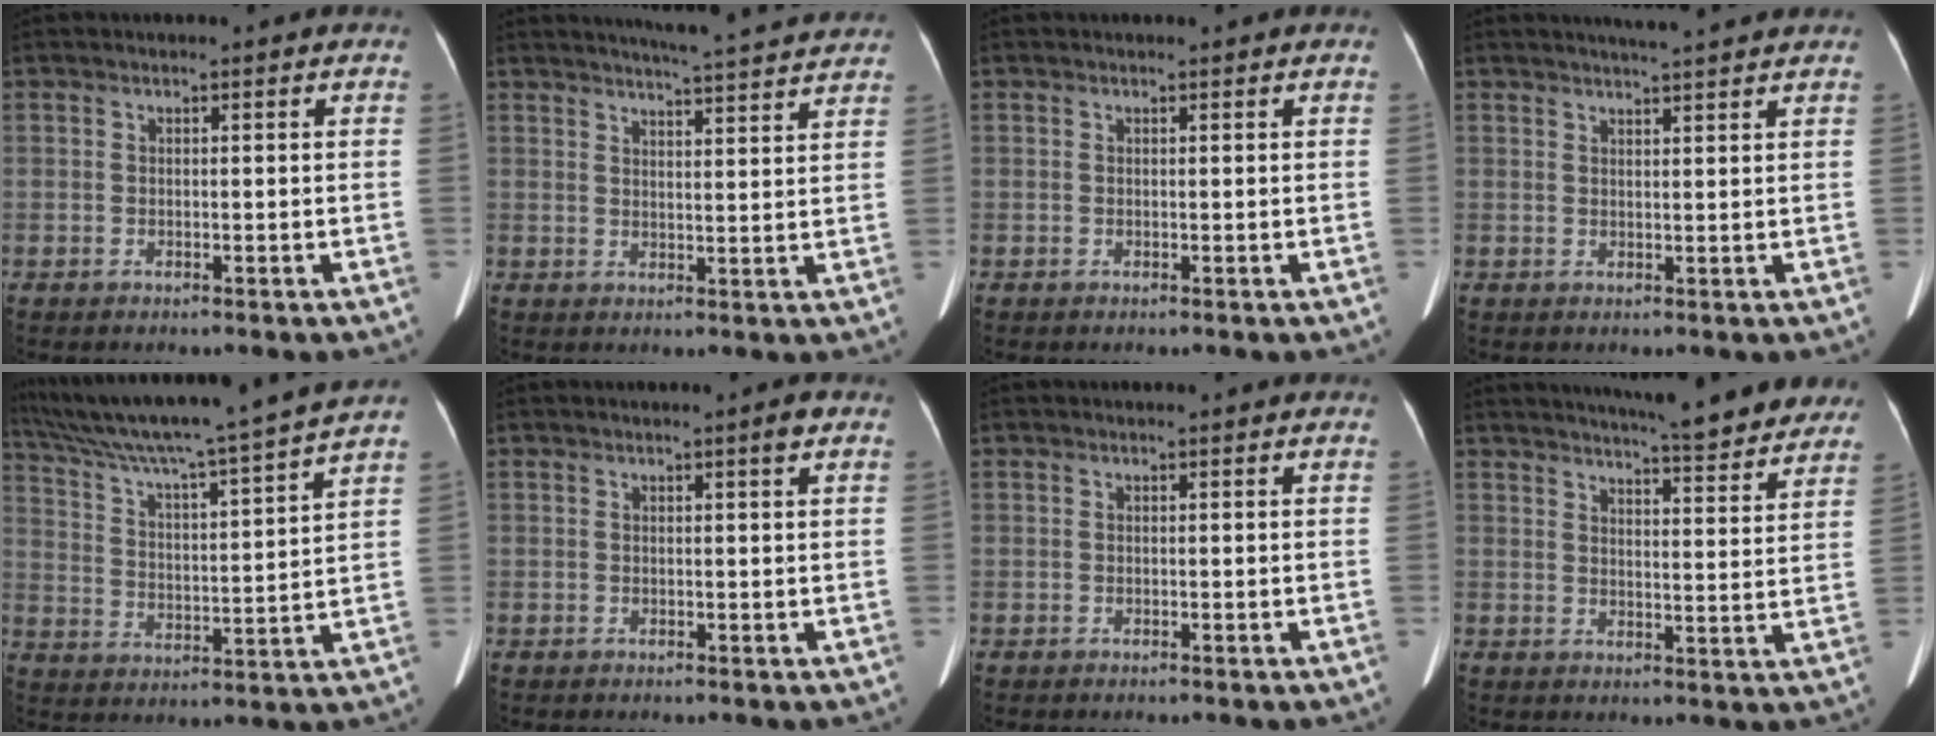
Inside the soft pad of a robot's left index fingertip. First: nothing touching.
{"total": 13.5, "force": [12.6, 0.1, 4.6], "torque": [-0.071, -0.001, 0.151]}
{"total": 1.3, "force": [1.2, 0.3, 0.4], "torque": [-0.009, 0.019, 0.016]}
{"total": 5.6, "force": [5.1, -0.2, 2.2], "torque": [-0.036, 0.017, 0.067]}
{"total": 19.6, "force": [17.0, -2.2, 9.6], "torque": [-0.171, -0.013, 0.260]}
{"total": 0.9, "force": [0.3, -0.1, 0.8], "torque": [-0.016, -0.003, 0.004]}
{"total": 0.0}
{"total": 15.8, "force": [14.4, 2.1, 6.2], "torque": [-0.076, -0.009, 0.171]}